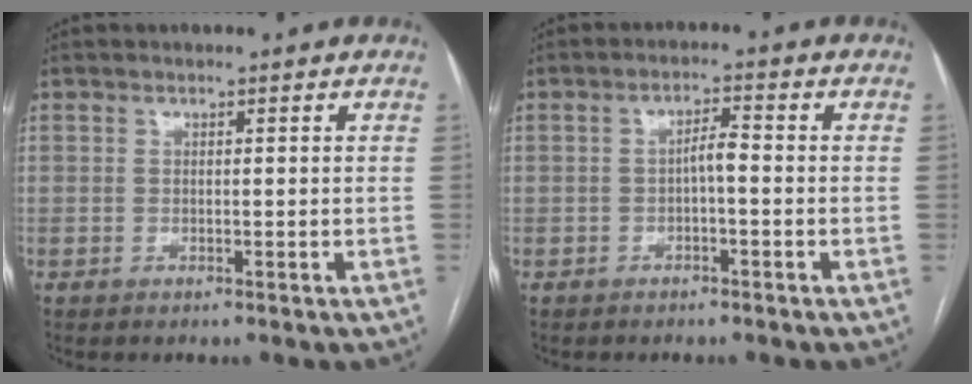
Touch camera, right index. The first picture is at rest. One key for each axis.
{"total": 2.6, "fx": -0.6, "fy": 0.5, "fz": 2.5, "tx": -0.040, "ty": 0.007, "tz": -0.010}